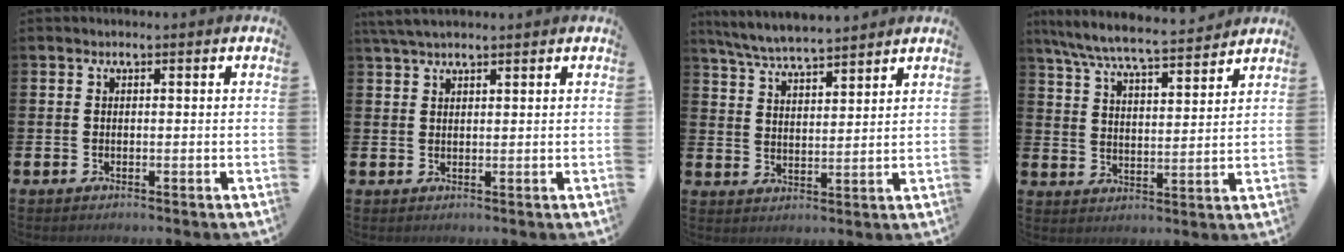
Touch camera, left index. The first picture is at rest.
{"total": 3.2, "force": [2.8, 0.9, 1.5], "torque": [-0.030, -0.003, 0.051]}
{"total": 6.2, "force": [6.0, 0.5, 1.4], "torque": [-0.052, -0.029, 0.109]}
{"total": 7.6, "force": [7.2, 0.5, 2.5], "torque": [-0.076, -0.045, 0.126]}